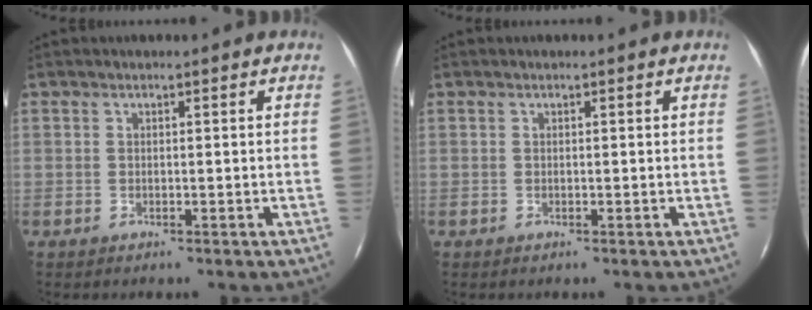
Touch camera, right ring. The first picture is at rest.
{"total": 0.0}